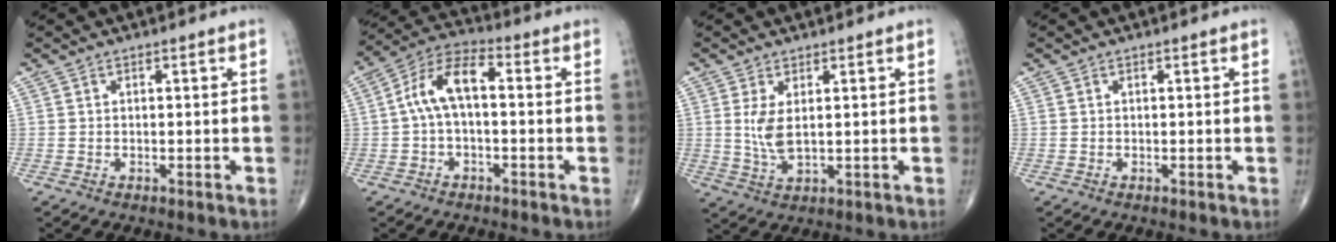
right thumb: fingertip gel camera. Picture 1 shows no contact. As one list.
[{"total": 9.1, "force": [0.1, 4.5, 7.9], "torque": [-0.152, 0.037, -0.008]}, {"total": 4.8, "force": [0.9, 1.9, 4.3], "torque": [-0.092, -0.013, 0.025]}, {"total": 0.0}]